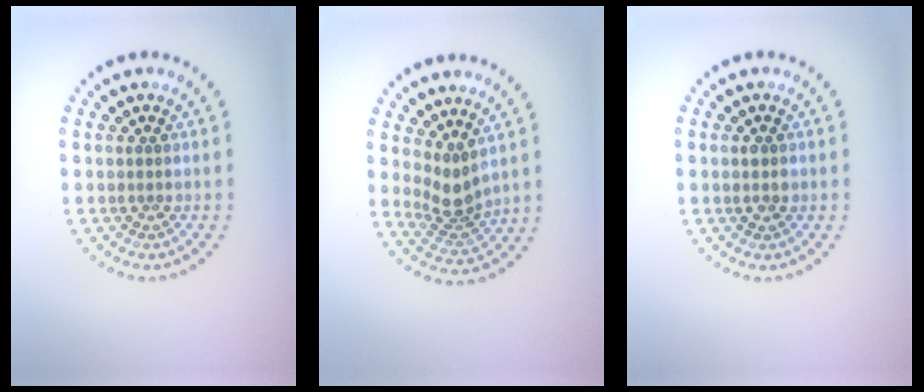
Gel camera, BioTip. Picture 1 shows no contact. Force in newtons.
{"total": 2.8, "press": 2.0, "slide": 1.9}
{"total": 1.3, "press": 1.3, "slide": 0.1}